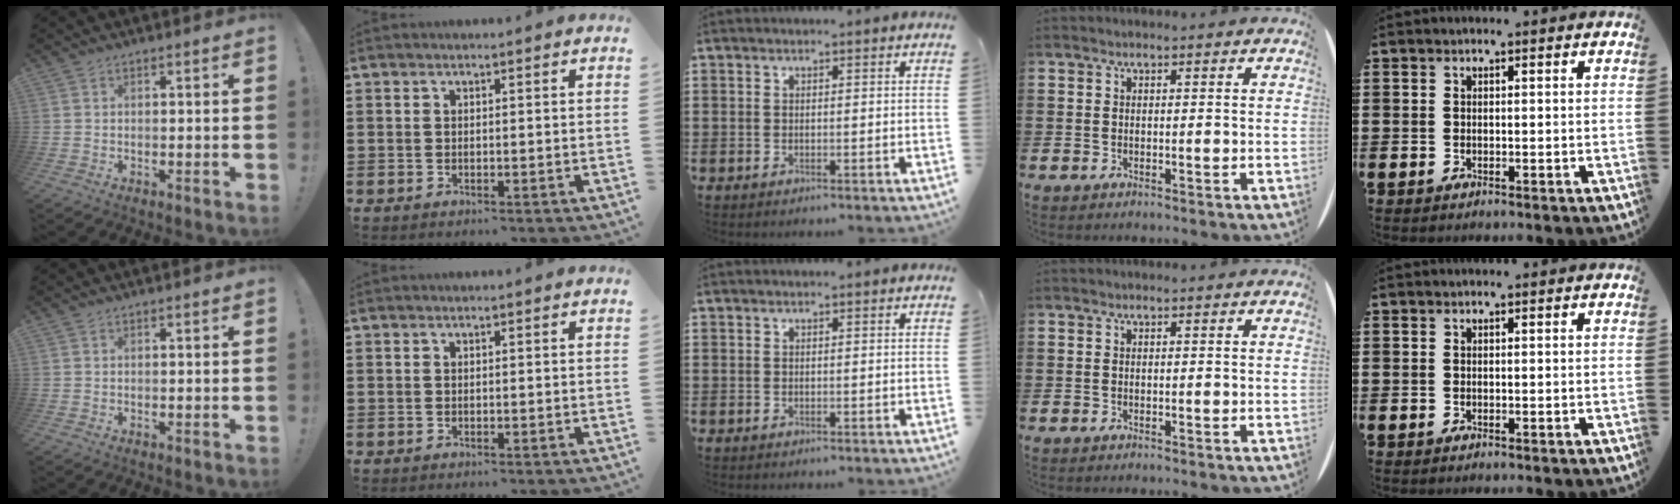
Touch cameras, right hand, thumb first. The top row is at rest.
{}